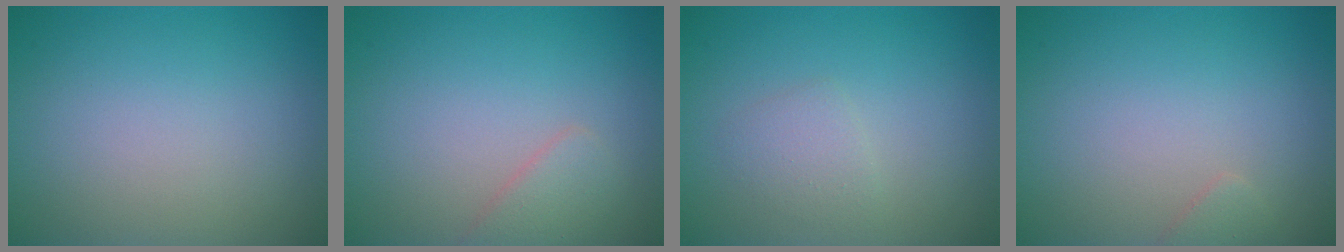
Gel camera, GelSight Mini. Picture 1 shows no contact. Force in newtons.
{"total": 1.6, "press": 1.6, "slide": 0.1}
{"total": 1.5, "press": 1.5, "slide": 0.0}
{"total": 0.8, "press": 0.8, "slide": 0.1}